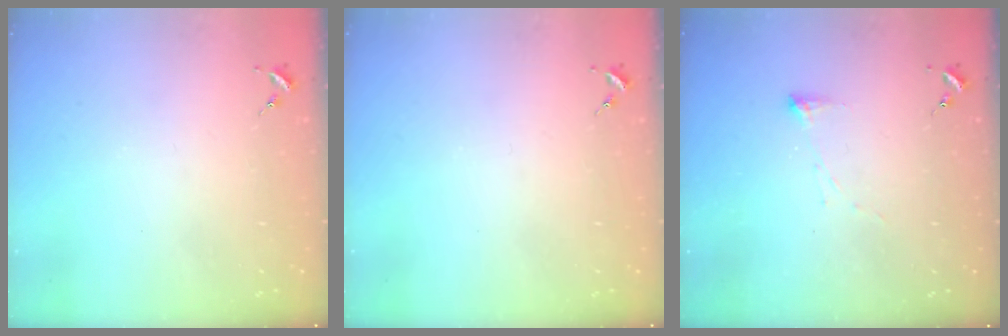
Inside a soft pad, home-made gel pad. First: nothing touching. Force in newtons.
{"total": 0.0}
{"total": 3.7, "press": 3.7, "slide": 0.4}